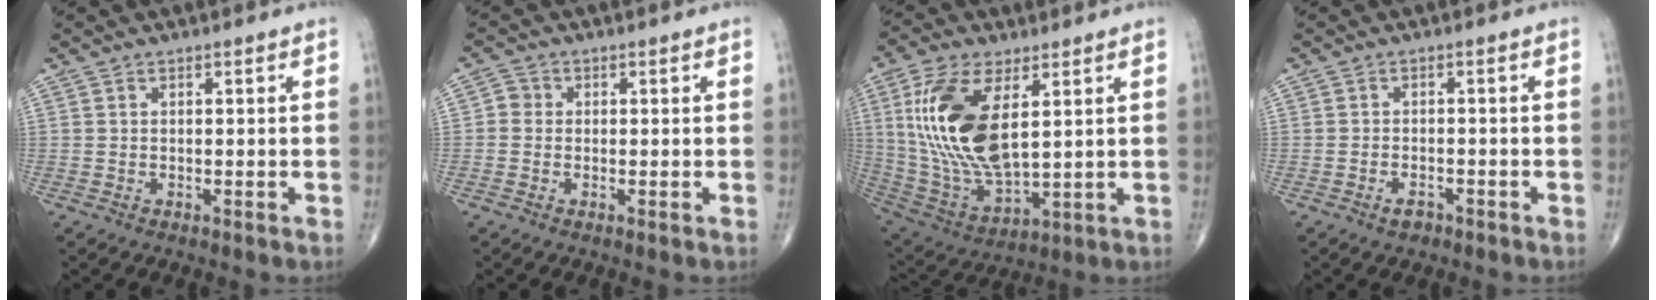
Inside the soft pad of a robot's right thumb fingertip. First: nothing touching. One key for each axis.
{"total": 2.2, "fx": -0.1, "fy": 2.0, "fz": 0.8, "tx": -0.002, "ty": 0.006, "tz": -0.010}
{"total": 19.8, "fx": 4.9, "fy": 9.3, "fz": 16.8, "tx": -0.338, "ty": -0.025, "tz": 0.104}
{"total": 2.1, "fx": -1.4, "fy": 1.1, "fz": 1.1, "tx": -0.019, "ty": 0.006, "tz": -0.021}